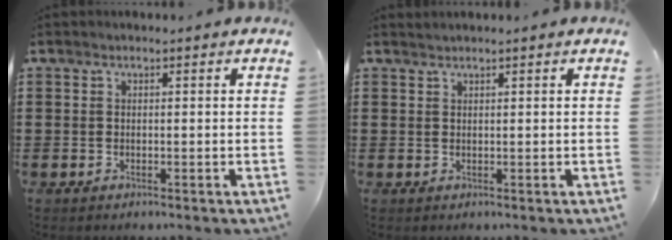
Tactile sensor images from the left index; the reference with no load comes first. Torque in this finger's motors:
{"motor_torque": [0.02, 0.04, -0.07, 0.01]}